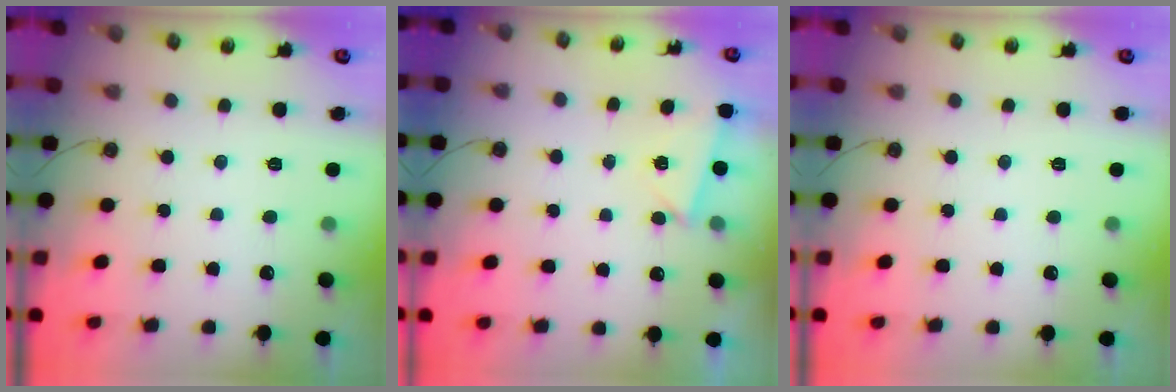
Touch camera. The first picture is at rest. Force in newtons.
{"total": 2.6, "press": 2.6, "slide": 0.3}
{"total": 1.7, "press": 0.9, "slide": 1.5}